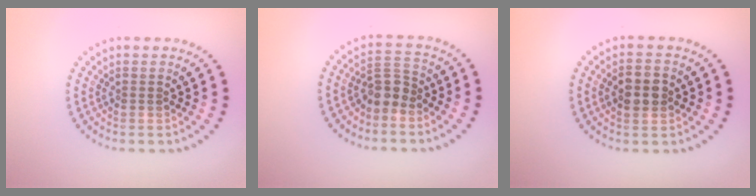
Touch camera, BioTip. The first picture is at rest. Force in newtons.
{"total": 2.7, "press": 2.2, "slide": 1.5}
{"total": 3.0, "press": 3.0, "slide": 0.1}